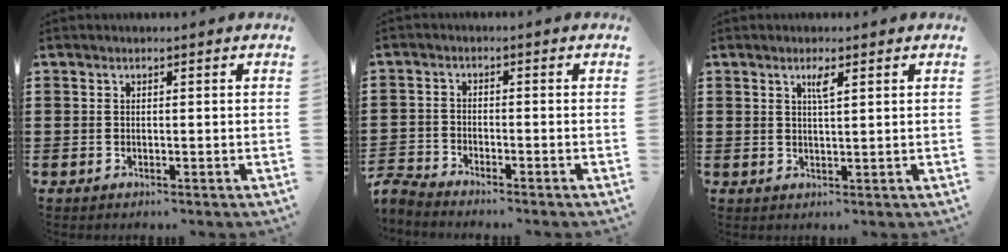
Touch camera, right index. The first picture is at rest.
{"total": 3.0, "force": [-3.0, 0.1, -0.1], "torque": [-0.018, -0.005, -0.068]}
{"total": 2.1, "force": [1.1, 0.2, 1.8], "torque": [-0.031, -0.003, 0.016]}